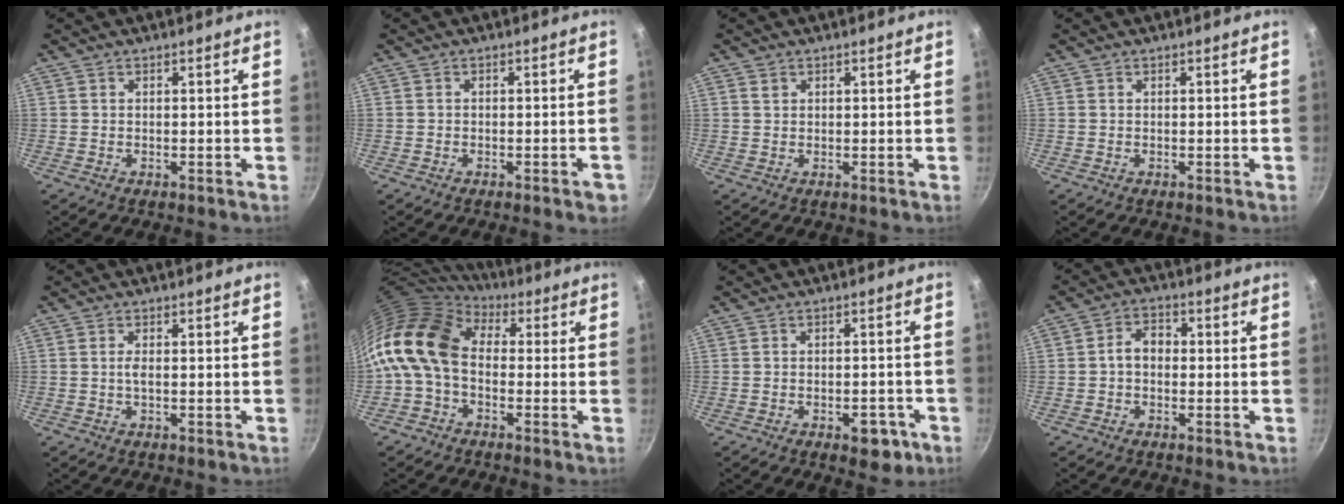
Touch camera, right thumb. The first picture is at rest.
{"total": 2.6, "force": [-1.4, 0.8, 2.0], "torque": [-0.025, 0.010, -0.016]}
{"total": 1.1, "force": [0.5, 0.9, 0.4], "torque": [-0.005, 0.000, 0.008]}
{"total": 0.0}
{"total": 1.4, "force": [0.0, 0.4, 1.3], "torque": [-0.029, 0.001, -0.003]}
{"total": 14.1, "force": [0.3, 9.8, 10.1], "torque": [-0.186, 0.026, -0.018]}
{"total": 5.7, "force": [-2.8, 3.2, 3.9], "torque": [-0.029, 0.022, -0.026]}
{"total": 4.6, "force": [-0.4, 3.4, 3.0], "torque": [-0.033, 0.018, -0.016]}